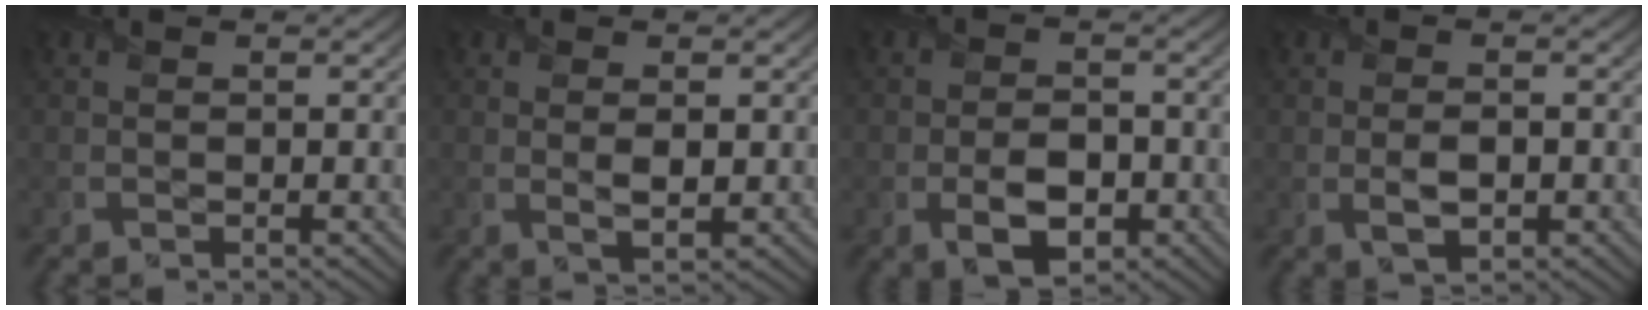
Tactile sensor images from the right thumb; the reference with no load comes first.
{"total": 2.2, "force": [0.3, 0.7, 2.1], "torque": [-0.047, -0.006, 0.007]}
{"total": 5.5, "force": [-2.0, 3.3, 3.9], "torque": [-0.072, -0.010, -0.035]}
{"total": 2.9, "force": [-0.6, 1.6, 2.4], "torque": [-0.047, -0.009, -0.006]}